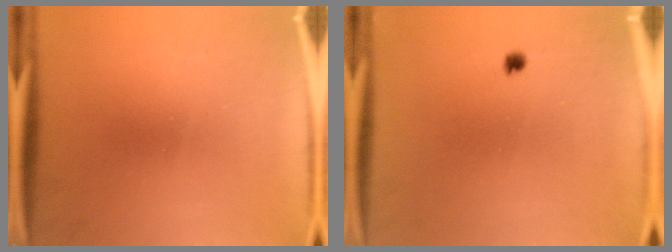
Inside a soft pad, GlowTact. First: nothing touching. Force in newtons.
{"total": 1.0}